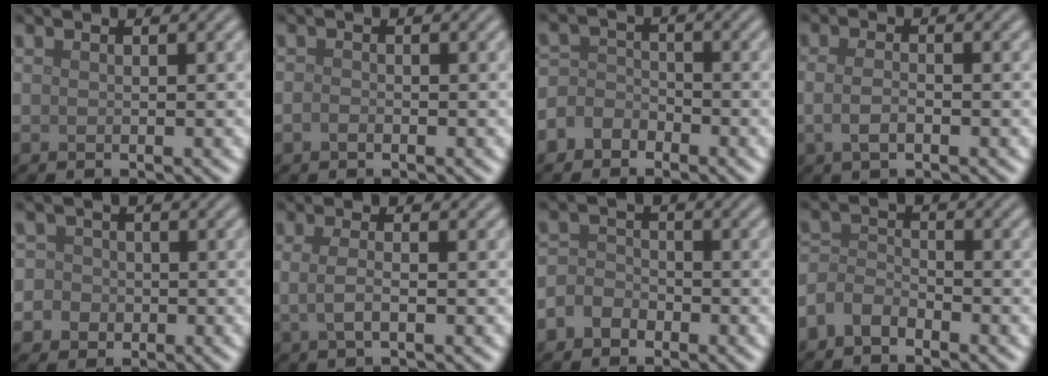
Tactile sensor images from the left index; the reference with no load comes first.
{"total": 0.8, "force": [-0.4, 0.5, 0.4], "torque": [-0.008, -0.002, -0.010]}
{"total": 3.4, "force": [-2.0, 2.7, 0.8], "torque": [0.007, 0.005, -0.055]}
{"total": 2.0, "force": [-0.5, 0.9, 1.7], "torque": [-0.038, -0.003, -0.014]}
{"total": 5.3, "force": [-1.1, 5.1, 1.2], "torque": [-0.005, 0.019, -0.043]}
{"total": 2.1, "force": [-0.1, 0.7, 2.0], "torque": [-0.042, -0.004, -0.006]}
{"total": 2.8, "force": [-1.4, 2.2, 1.1], "torque": [-0.003, 0.004, -0.036]}
{"total": 2.8, "force": [-2.1, 1.6, 1.0], "torque": [-0.024, 0.006, -0.055]}